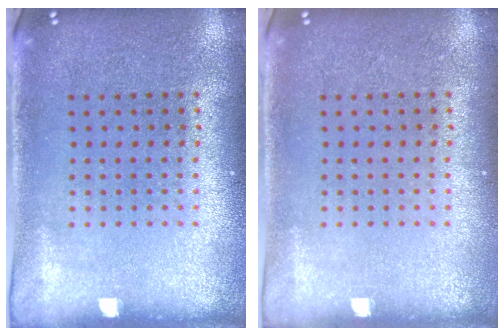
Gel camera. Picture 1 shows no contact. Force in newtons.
{"total": 0.0}